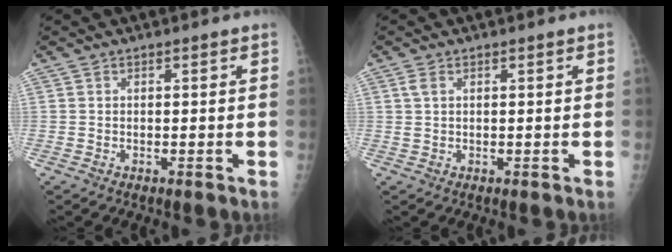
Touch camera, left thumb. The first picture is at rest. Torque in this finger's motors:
{"motor_torque": [0.84, 0.08, 0.25, -0.13, 0.05]}